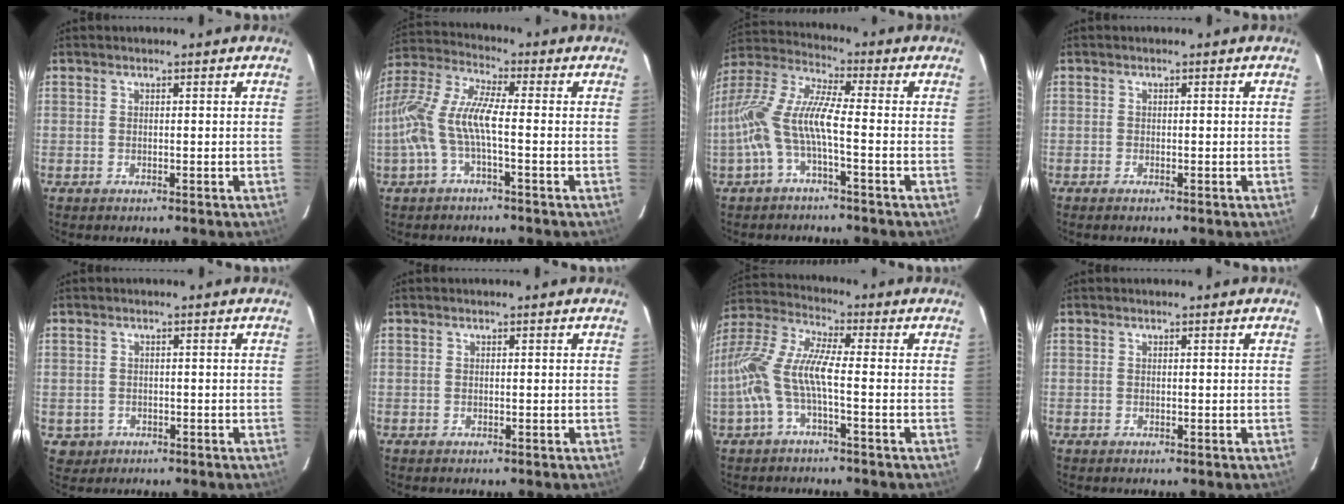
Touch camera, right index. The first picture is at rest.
{"total": 11.7, "force": [-2.9, 2.6, 11.0], "torque": [-0.235, 0.004, -0.059]}
{"total": 11.8, "force": [-3.1, 2.2, 11.2], "torque": [-0.235, 0.006, -0.063]}
{"total": 0.8, "force": [-0.7, 0.1, 0.4], "torque": [-0.009, -0.001, -0.013]}
{"total": 2.9, "force": [-0.8, 2.8, 0.6], "torque": [-0.018, 0.001, -0.003]}
{"total": 0.0}
{"total": 11.9, "force": [-3.0, 2.5, 11.2], "torque": [-0.236, 0.004, -0.063]}
{"total": 0.0}